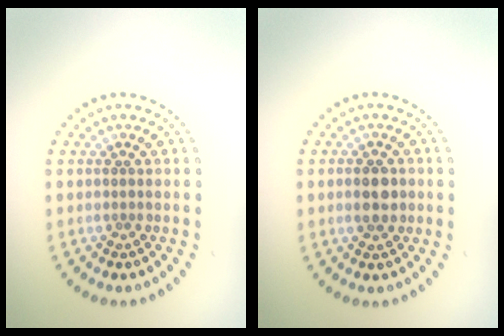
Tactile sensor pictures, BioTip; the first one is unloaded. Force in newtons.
{"total": 2.9, "press": 2.9, "slide": 0.1}